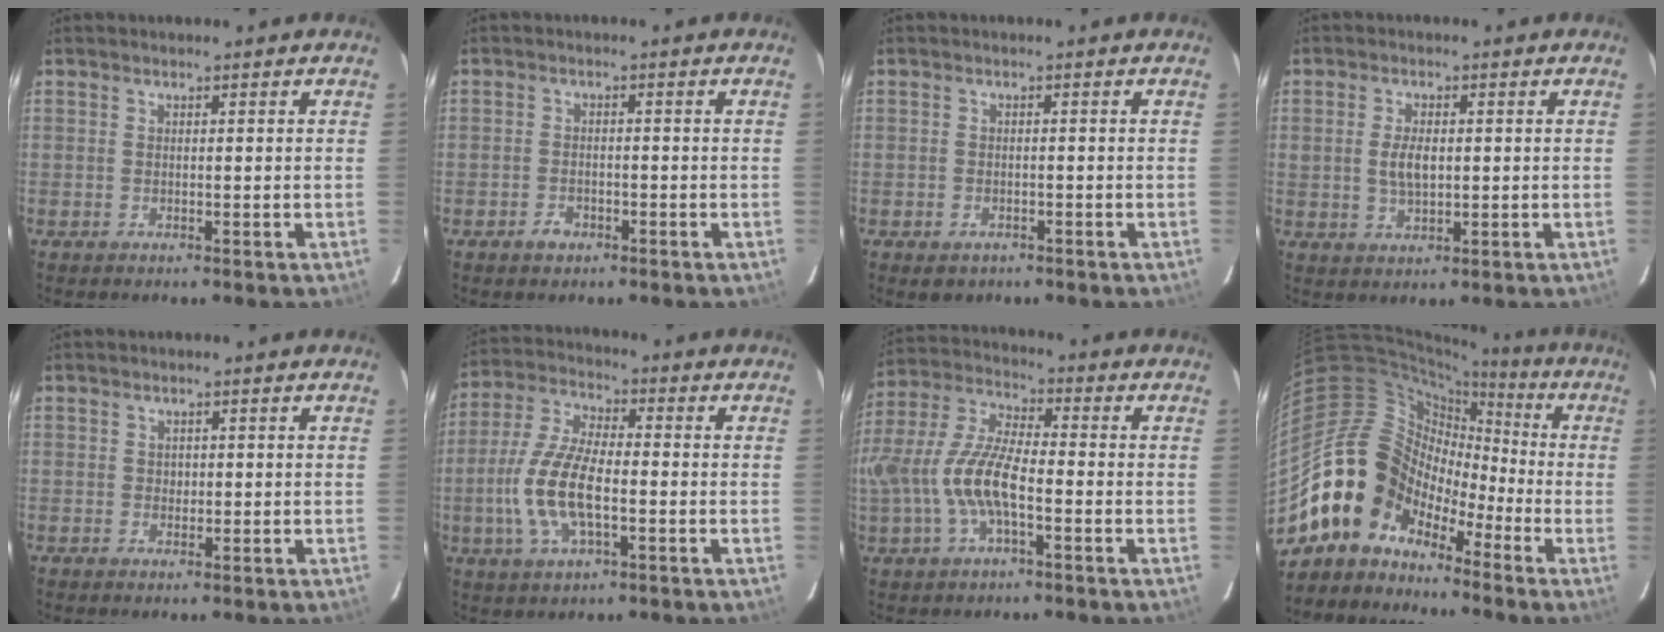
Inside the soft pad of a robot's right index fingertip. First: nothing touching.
{"total": 2.5, "force": [-1.6, 1.7, 1.0], "torque": [-0.019, 0.003, -0.025]}
{"total": 2.7, "force": [-1.5, 2.1, 0.9], "torque": [-0.023, -0.003, -0.016]}
{"total": 4.5, "force": [0.2, 2.5, 3.8], "torque": [-0.071, 0.000, 0.008]}
{"total": 1.0, "force": [0.1, 1.0, 0.1], "torque": [0.003, 0.003, 0.002]}
{"total": 12.5, "force": [-2.8, 4.9, 11.2], "torque": [-0.240, 0.000, -0.056]}
{"total": 13.1, "force": [-3.4, 4.7, 11.8], "torque": [-0.253, 0.002, -0.065]}
{"total": 13.1, "force": [-9.0, 9.2, 2.9], "torque": [-0.065, 0.036, -0.179]}